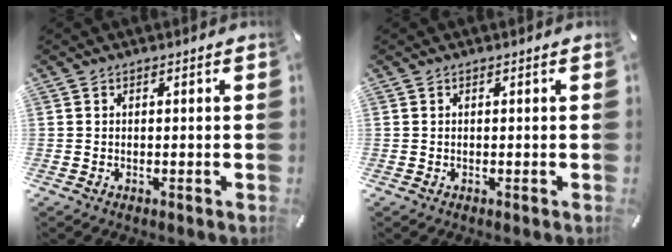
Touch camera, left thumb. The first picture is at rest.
{"total": 0.0}